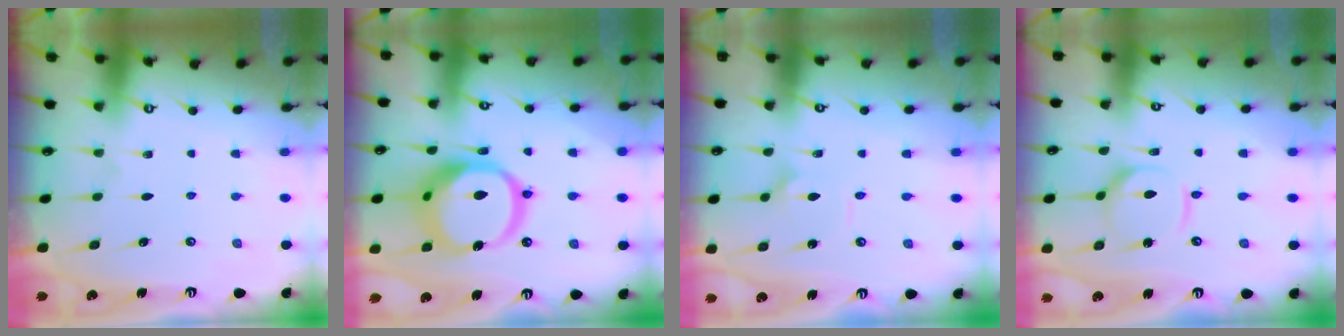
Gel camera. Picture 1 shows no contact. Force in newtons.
{"total": 21.1, "press": 20.9, "slide": 2.5}
{"total": 2.0, "press": 2.0, "slide": 0.1}
{"total": 7.4, "press": 7.3, "slide": 0.7}